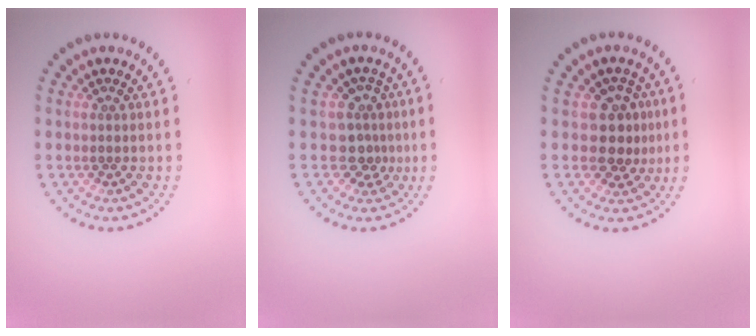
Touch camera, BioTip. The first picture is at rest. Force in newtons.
{"total": 2.8, "press": 2.0, "slide": 2.0}
{"total": 3.1, "press": 2.8, "slide": 1.4}